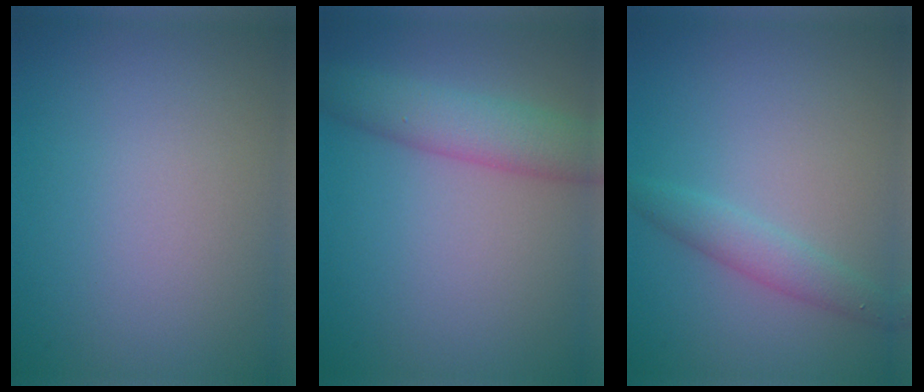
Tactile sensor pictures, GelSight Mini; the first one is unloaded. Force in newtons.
{"total": 4.7, "press": 4.7, "slide": 0.3}
{"total": 2.3, "press": 2.3, "slide": 0.0}